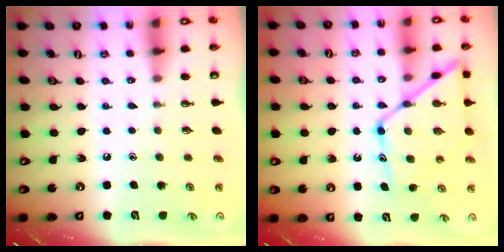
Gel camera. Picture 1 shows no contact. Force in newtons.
{"total": 15.5, "press": 15.5, "slide": 1.4}